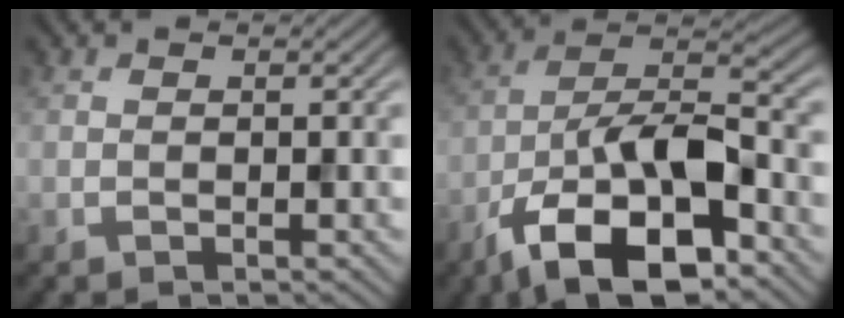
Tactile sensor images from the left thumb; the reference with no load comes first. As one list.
[{"total": 14.0, "force": [-7.8, 5.5, 10.2], "torque": [-0.180, 0.001, -0.155]}]